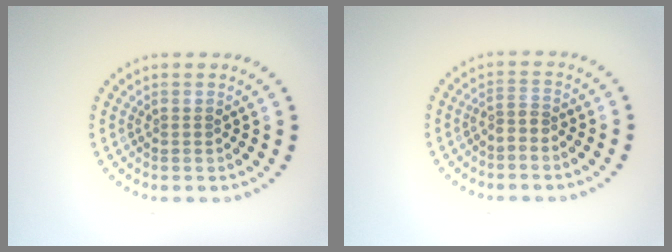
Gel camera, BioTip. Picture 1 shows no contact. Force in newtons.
{"total": 1.1, "press": 0.6, "slide": 0.9}